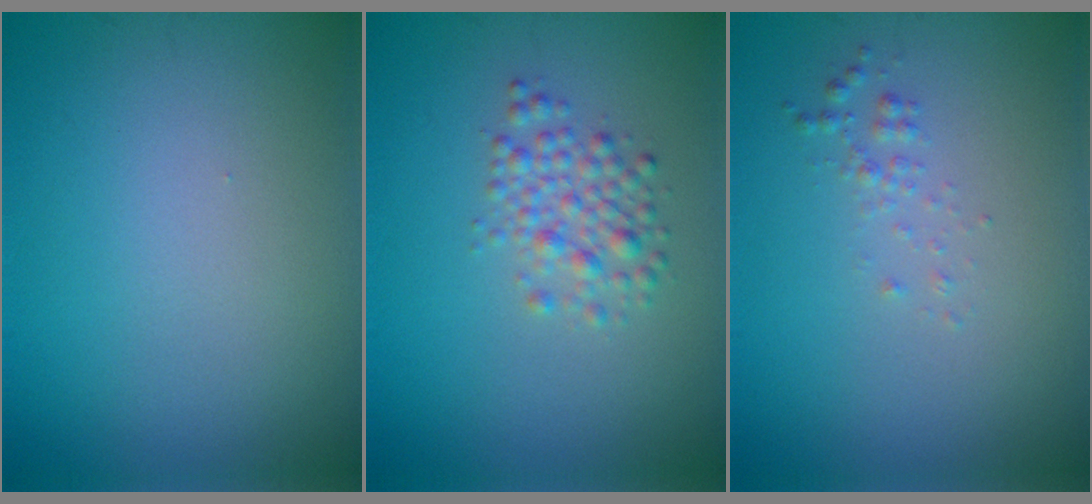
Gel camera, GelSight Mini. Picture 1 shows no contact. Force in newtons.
{"total": 2.6, "press": 2.6, "slide": 0.1}
{"total": 0.9, "press": 0.9, "slide": 0.0}